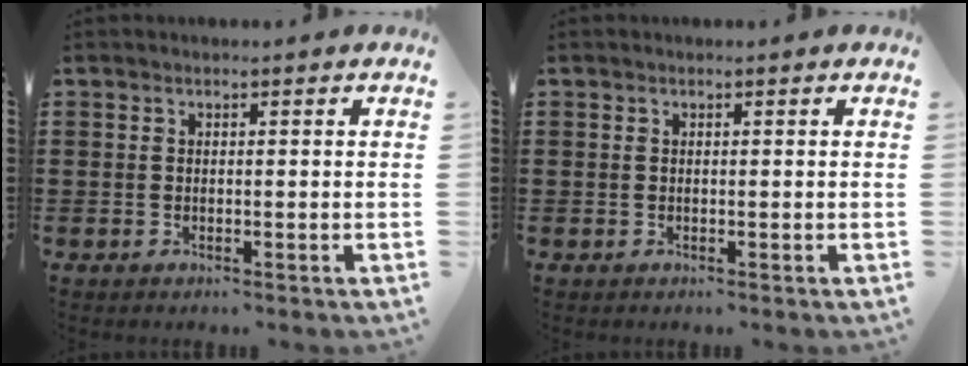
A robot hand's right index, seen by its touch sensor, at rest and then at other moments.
{"total": 0.0}